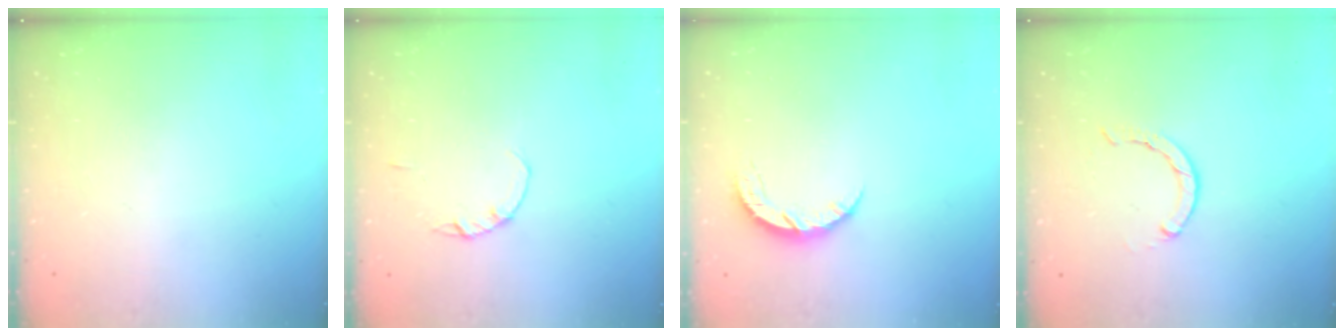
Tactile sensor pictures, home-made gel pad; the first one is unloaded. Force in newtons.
{"total": 1.4, "press": 1.3, "slide": 0.3}
{"total": 6.5, "press": 6.5, "slide": 0.6}
{"total": 1.5, "press": 1.5, "slide": 0.2}